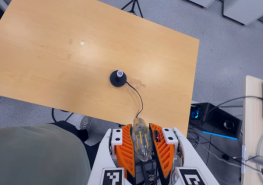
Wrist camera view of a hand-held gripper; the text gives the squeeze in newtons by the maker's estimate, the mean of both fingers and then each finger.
{"total": 23.7, "left": 25.8, "right": 21.7}